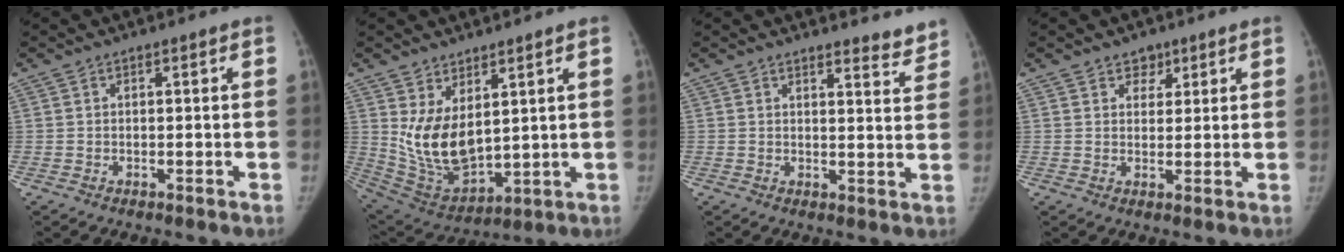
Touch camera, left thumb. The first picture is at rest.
{"total": 12.0, "force": [3.7, 6.6, 9.3], "torque": [-0.153, -0.032, 0.098]}
{"total": 5.1, "force": [4.8, 1.2, 1.3], "torque": [0.003, -0.040, 0.050]}
{"total": 3.2, "force": [2.2, 2.2, 0.9], "torque": [0.010, -0.013, 0.032]}